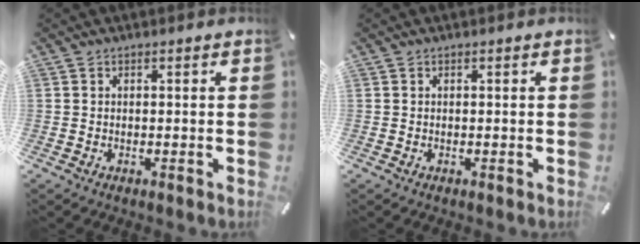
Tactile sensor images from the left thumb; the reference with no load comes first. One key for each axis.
{"total": 0.0}